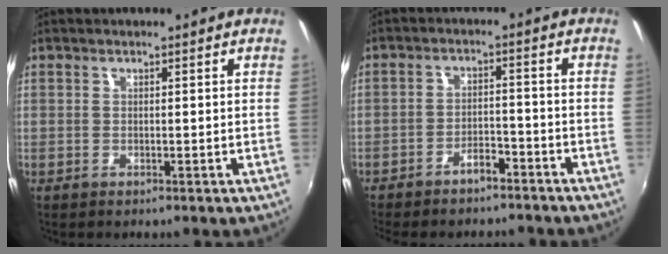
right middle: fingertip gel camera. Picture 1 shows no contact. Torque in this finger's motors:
{"motor_torque": [1.10, -1.04, 0.43, 0.07]}